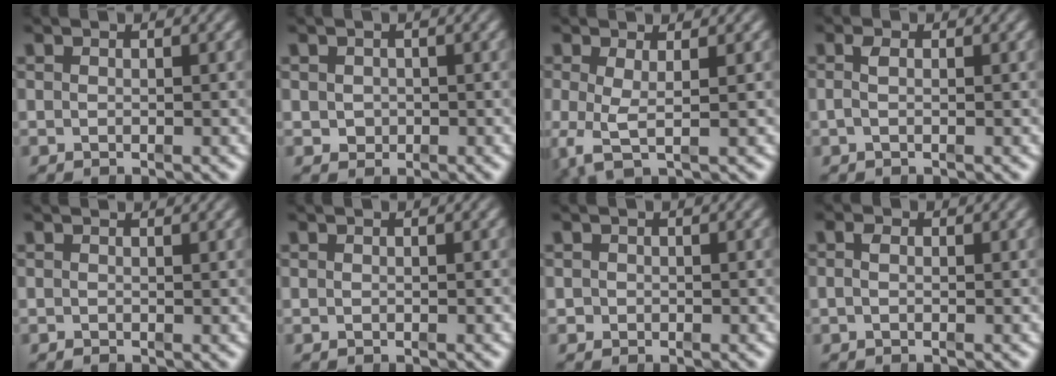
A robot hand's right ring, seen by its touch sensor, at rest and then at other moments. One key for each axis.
{"total": 1.3, "fx": 0.0, "fy": 1.2, "fz": 0.4, "tx": -0.014, "ty": -0.013, "tz": 0.009}
{"total": 3.6, "fx": -0.5, "fy": 1.8, "fz": 3.1, "tx": -0.080, "ty": -0.027, "tz": 0.003}
{"total": 0.9, "fx": -0.2, "fy": -0.3, "fz": 0.8, "tx": -0.019, "ty": -0.005, "tz": -0.001}
{"total": 0.0}
{"total": 0.0}
{"total": 1.0, "fx": -0.3, "fy": 0.9, "fz": 0.0, "tx": -0.007, "ty": -0.008, "tz": -0.003}
{"total": 0.5, "fx": -0.2, "fy": -0.1, "fz": 0.5, "tx": -0.011, "ty": -0.003, "tz": -0.003}